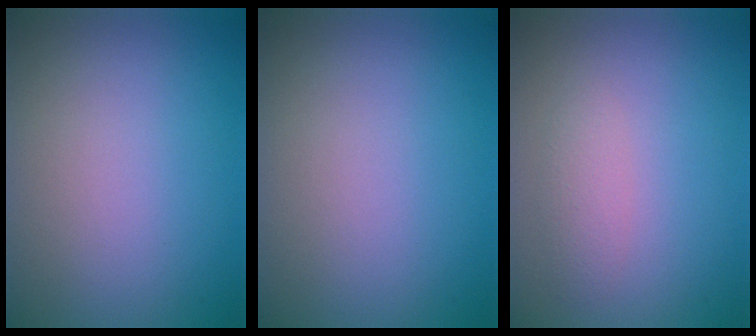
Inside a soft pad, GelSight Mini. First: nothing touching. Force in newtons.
{"total": 0.0}
{"total": 1.4, "press": 1.4, "slide": 0.1}